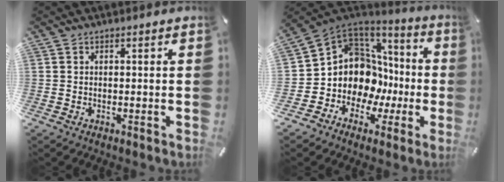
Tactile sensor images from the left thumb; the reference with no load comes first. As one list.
[{"total": 12.7, "force": [0.6, 11.8, 4.7], "torque": [-0.094, -0.049, 0.028]}]